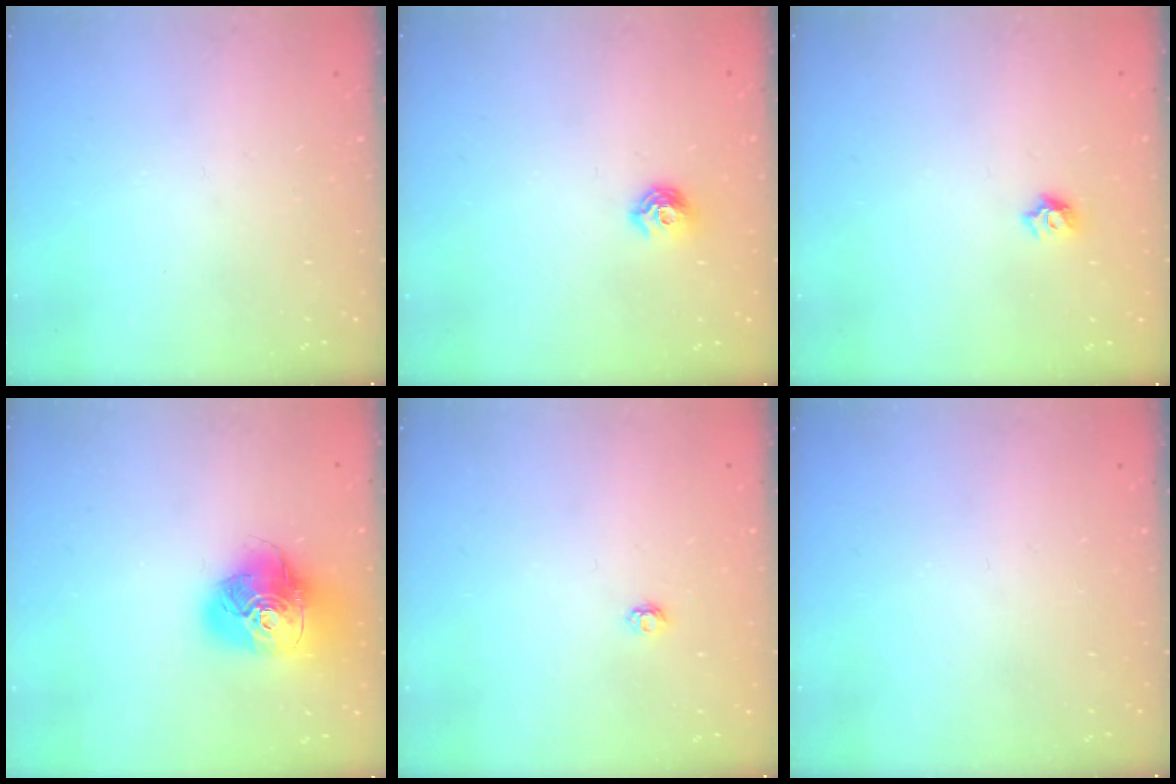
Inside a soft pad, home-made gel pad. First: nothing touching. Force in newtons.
{"total": 7.5, "press": 7.4, "slide": 1.0}
{"total": 5.7, "press": 5.6, "slide": 0.7}
{"total": 17.1, "press": 17.0, "slide": 2.2}
{"total": 2.9, "press": 2.9, "slide": 0.4}
{"total": 0.0}